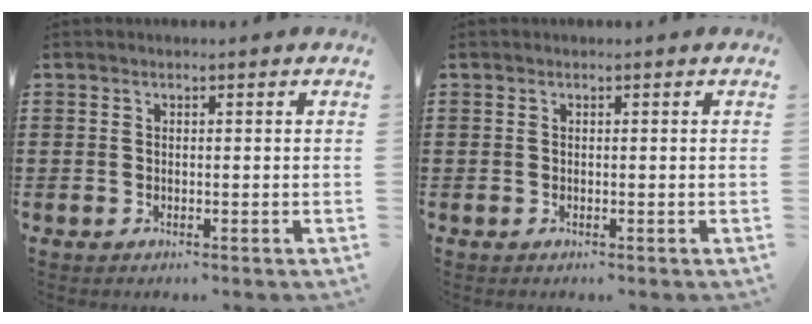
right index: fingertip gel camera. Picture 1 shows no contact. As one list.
[{"total": 0.0}]